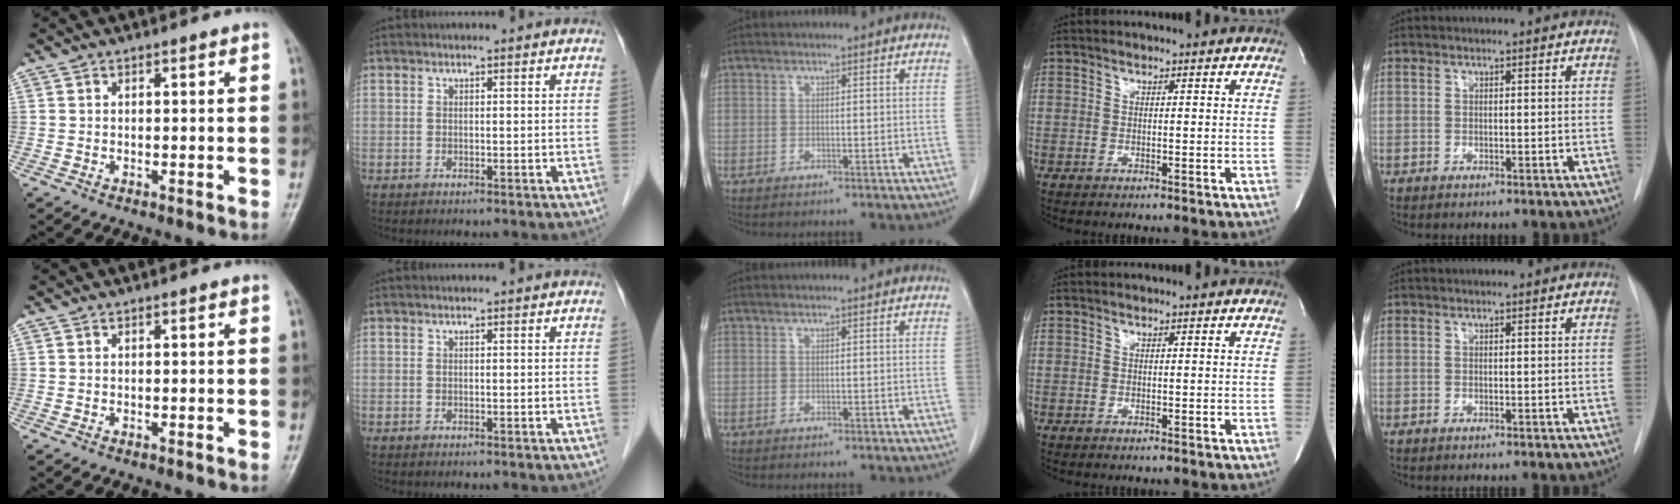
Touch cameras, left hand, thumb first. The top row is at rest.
{}